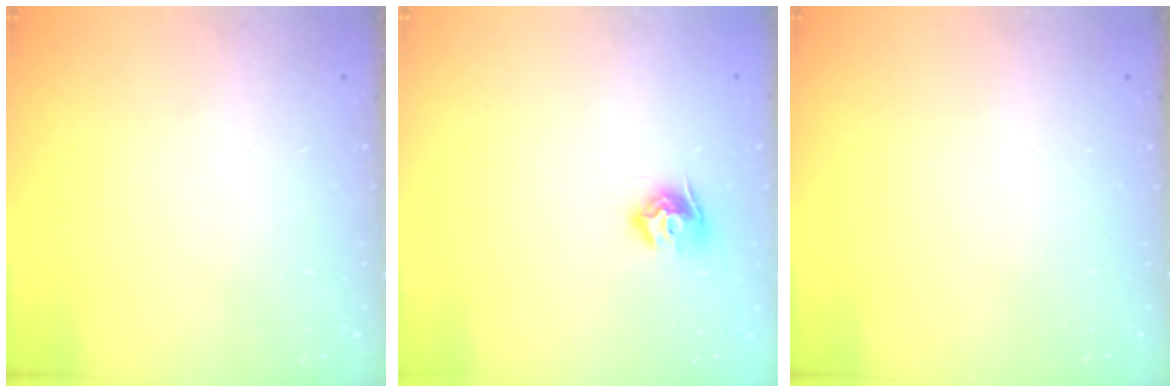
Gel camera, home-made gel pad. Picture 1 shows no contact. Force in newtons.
{"total": 8.7, "press": 8.7, "slide": 0.1}
{"total": 0.0}